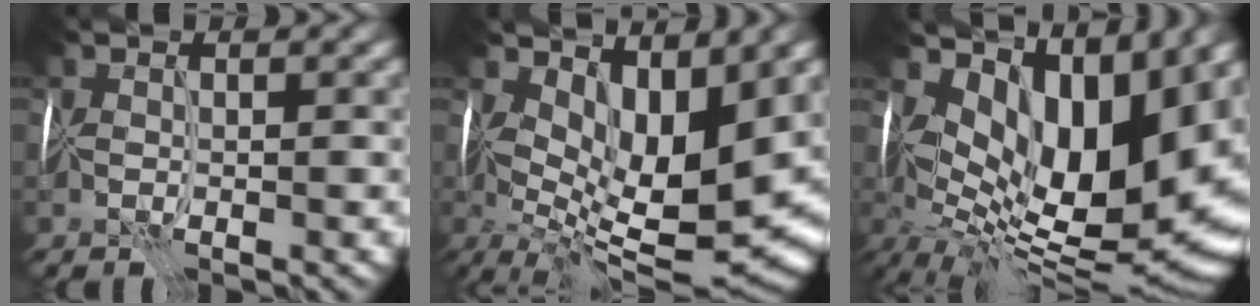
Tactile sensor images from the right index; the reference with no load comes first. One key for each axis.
{"total": 10.6, "fx": 2.2, "fy": 4.6, "fz": 9.3, "tx": -0.162, "ty": -0.018, "tz": 0.046}
{"total": 15.2, "fx": 4.2, "fy": 8.0, "fz": 12.2, "tx": -0.182, "ty": 0.006, "tz": 0.086}